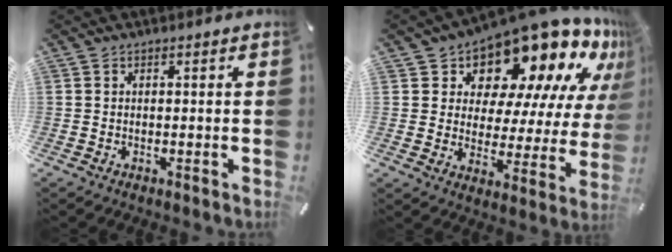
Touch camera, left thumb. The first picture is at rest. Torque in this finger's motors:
{"motor_torque": [2.24, 2.09, 1.35, 0.30, 0.19]}